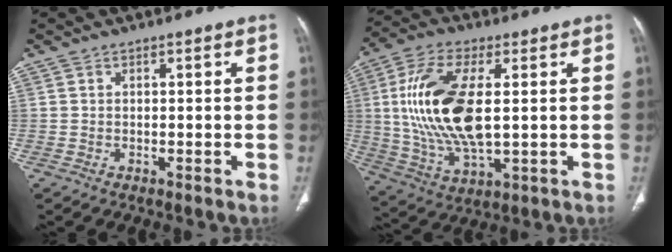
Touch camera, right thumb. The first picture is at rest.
{"total": 18.5, "force": [2.0, 8.2, 16.4], "torque": [-0.339, -0.008, 0.043]}